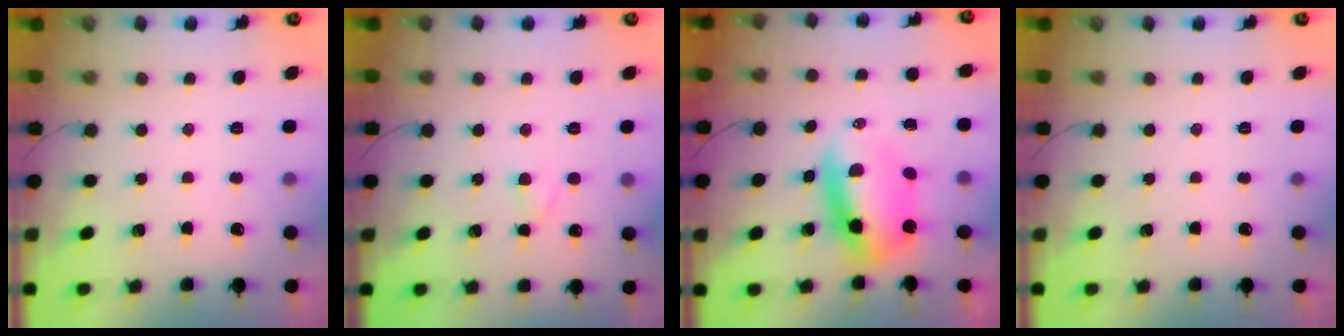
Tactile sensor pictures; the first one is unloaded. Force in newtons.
{"total": 2.3, "press": 2.0, "slide": 1.0}
{"total": 9.2, "press": 8.9, "slide": 2.3}
{"total": 0.0}